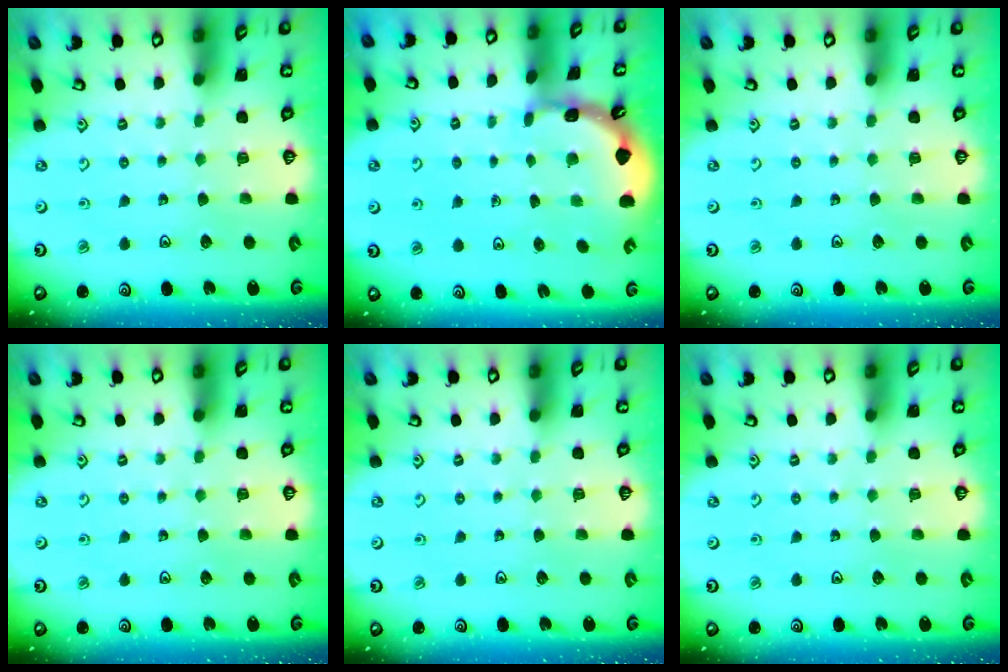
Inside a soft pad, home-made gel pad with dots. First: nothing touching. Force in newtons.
{"total": 1.7, "press": 1.6, "slide": 0.1}
{"total": 0.0}
{"total": 0.0}
{"total": 0.0}
{"total": 0.0}